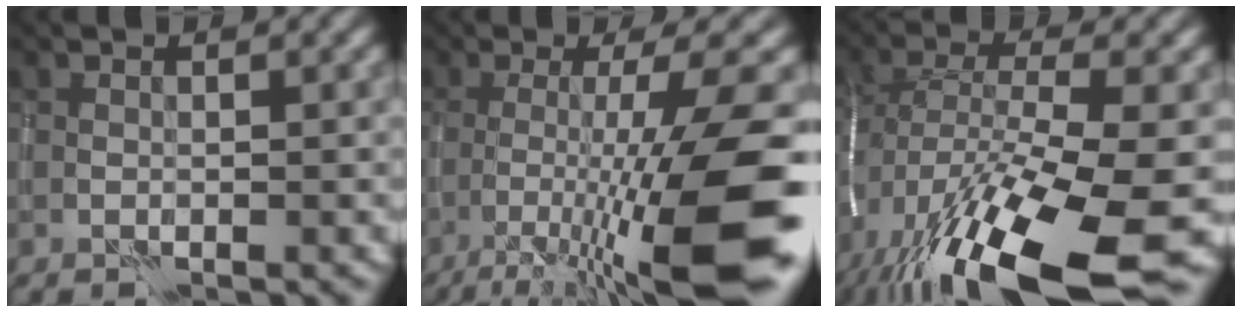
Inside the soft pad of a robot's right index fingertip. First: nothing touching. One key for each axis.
{"total": 13.1, "fx": -4.0, "fy": 2.1, "fz": 12.3, "tx": -0.175, "ty": -0.002, "tz": -0.058}
{"total": 17.7, "fx": -9.1, "fy": 5.1, "fz": 14.3, "tx": -0.285, "ty": -0.029, "tz": -0.151}